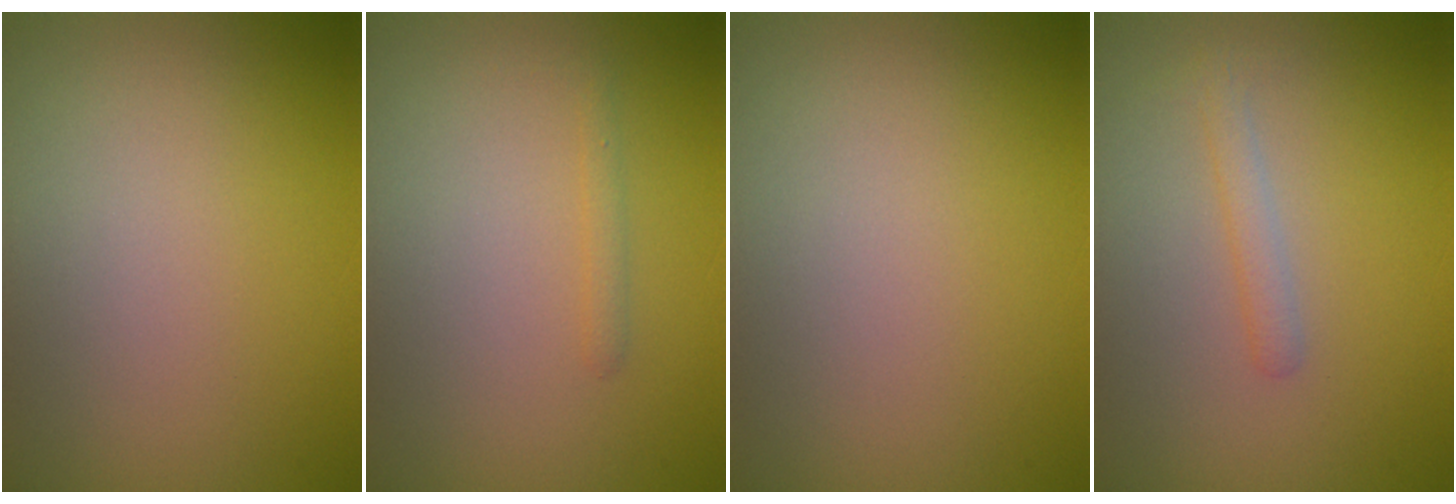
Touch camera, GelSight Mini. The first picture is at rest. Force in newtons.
{"total": 0.7, "press": 0.7, "slide": 0.0}
{"total": 0.0}
{"total": 1.4, "press": 1.4, "slide": 0.1}